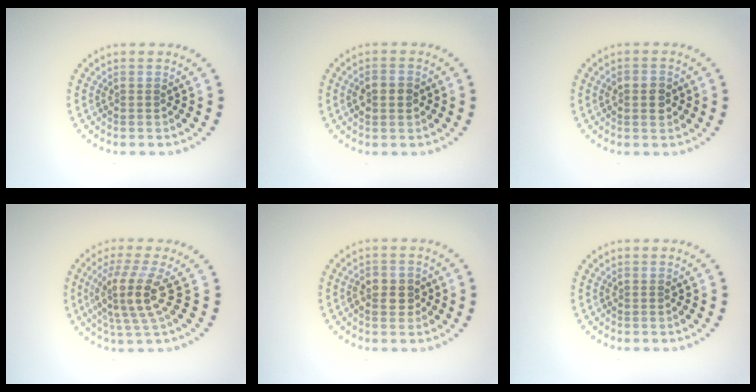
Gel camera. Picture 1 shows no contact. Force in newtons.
{"total": 2.5, "press": 2.5, "slide": 0.2}
{"total": 2.5, "press": 2.5, "slide": 0.1}
{"total": 4.2, "press": 3.2, "slide": 2.8}
{"total": 2.6, "press": 2.5, "slide": 0.5}
{"total": 0.0}